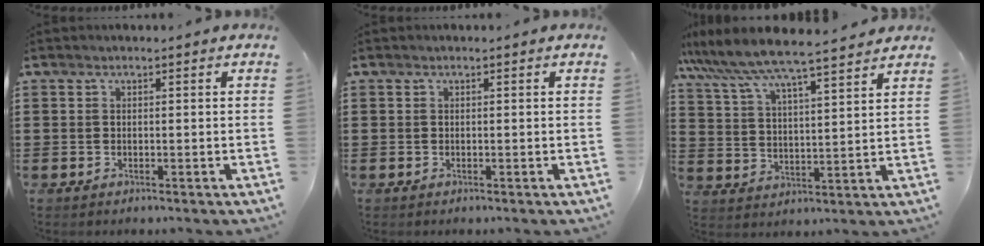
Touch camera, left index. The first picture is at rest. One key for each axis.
{"total": 0.0}
{"total": 6.8, "fx": 6.3, "fy": -0.1, "fz": 2.5, "tx": -0.075, "ty": -0.035, "tz": 0.106}